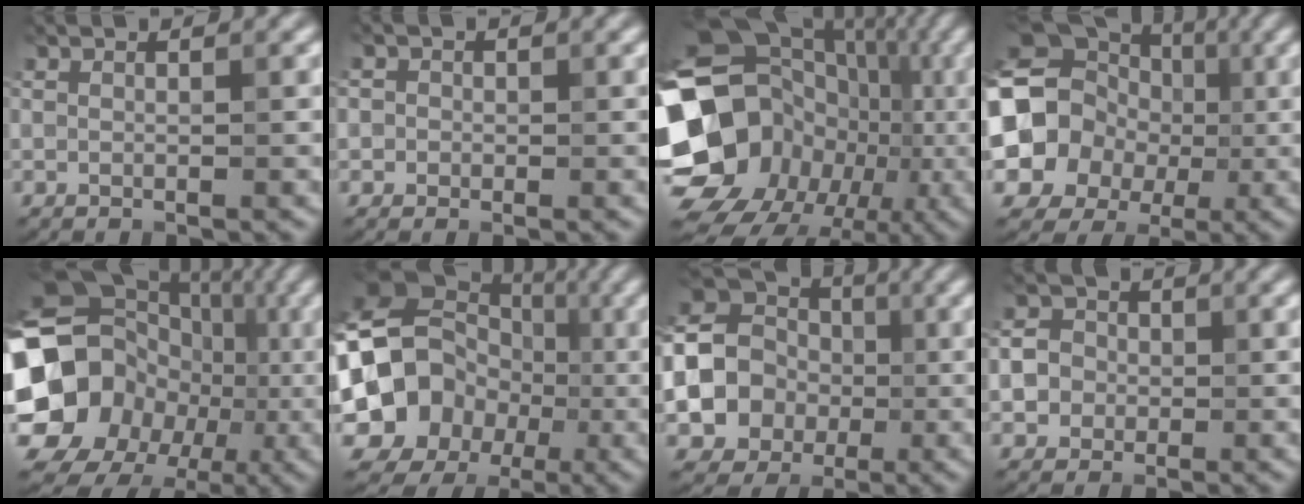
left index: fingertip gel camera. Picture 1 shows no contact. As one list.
[{"total": 1.9, "force": [0.4, 1.8, 0.4], "torque": [0.018, 0.006, -0.010]}, {"total": 21.7, "force": [-4.8, 18.6, 10.1], "torque": [-0.174, -0.010, -0.106]}, {"total": 11.3, "force": [-0.8, 10.1, 5.0], "torque": [-0.096, -0.010, -0.041]}, {"total": 19.6, "force": [-3.2, 17.3, 8.6], "torque": [-0.155, -0.006, -0.077]}, {"total": 12.0, "force": [-2.0, 10.8, 4.8], "torque": [-0.095, -0.003, -0.061]}, {"total": 12.2, "force": [-1.6, 11.1, 4.8], "torque": [-0.109, 0.000, -0.059]}, {"total": 4.5, "force": [-0.4, 4.2, 1.7], "torque": [-0.007, 0.017, -0.030]}]